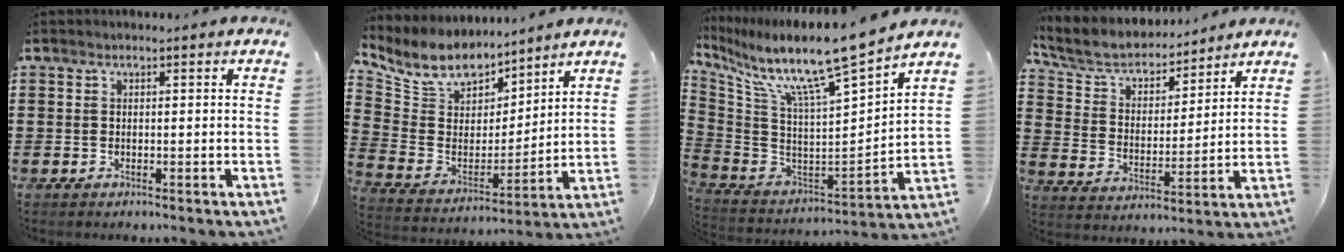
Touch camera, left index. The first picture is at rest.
{"total": 8.8, "force": [7.8, 3.7, 2.0], "torque": [-0.085, -0.046, 0.144]}
{"total": 12.0, "force": [10.0, -0.5, 6.5], "torque": [-0.148, -0.084, 0.159]}
{"total": 6.1, "force": [5.6, 1.9, 1.6], "torque": [-0.062, -0.033, 0.094]}